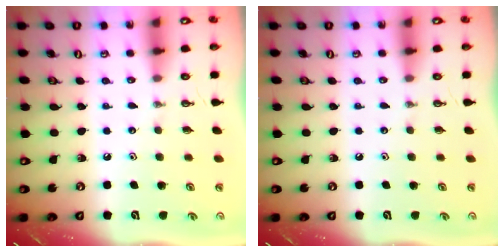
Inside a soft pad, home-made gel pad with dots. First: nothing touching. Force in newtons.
{"total": 0.0}